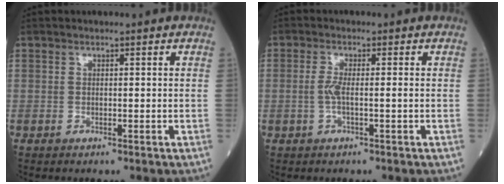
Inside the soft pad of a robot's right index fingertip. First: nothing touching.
{"total": 2.5, "force": [-0.4, 0.2, 2.5], "torque": [-0.055, 0.000, -0.011]}